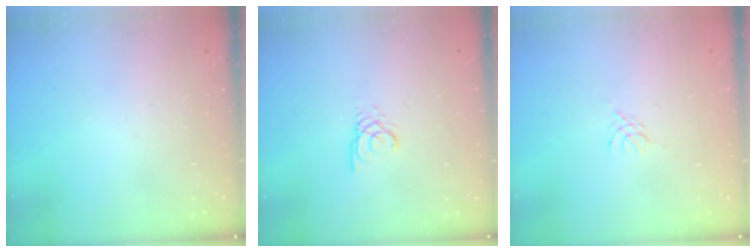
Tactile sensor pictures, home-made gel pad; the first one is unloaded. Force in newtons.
{"total": 2.4, "press": 2.4, "slide": 0.4}
{"total": 2.7, "press": 2.6, "slide": 0.6}